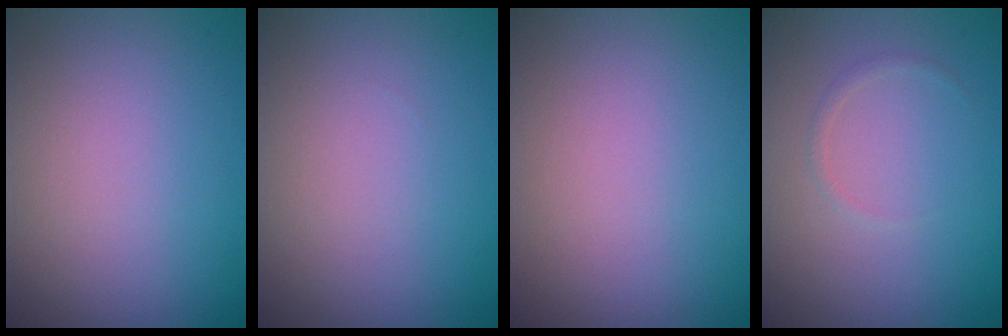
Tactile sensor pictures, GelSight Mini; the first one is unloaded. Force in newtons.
{"total": 0.0}
{"total": 0.0}
{"total": 0.6, "press": 0.6, "slide": 0.1}